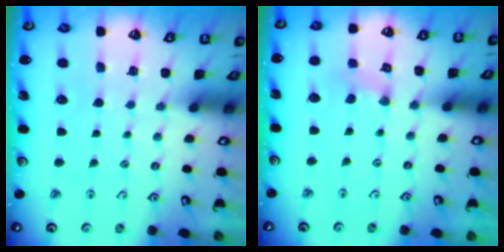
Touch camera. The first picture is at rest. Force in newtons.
{"total": 2.2, "press": 2.2, "slide": 0.4}